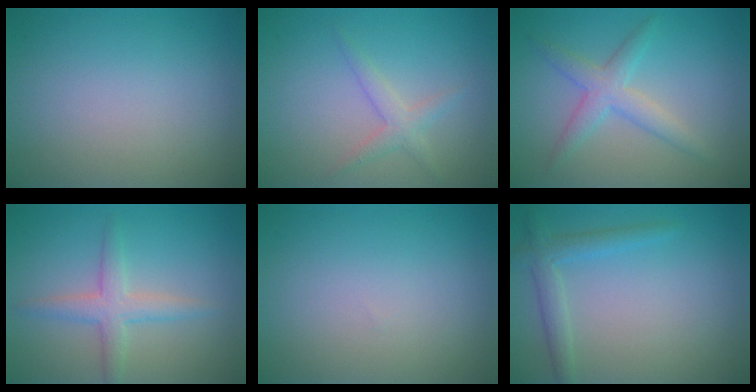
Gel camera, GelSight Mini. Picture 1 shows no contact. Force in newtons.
{"total": 1.8, "press": 1.8, "slide": 0.1}
{"total": 3.0, "press": 3.0, "slide": 0.1}
{"total": 2.9, "press": 2.9, "slide": 0.1}
{"total": 0.0}
{"total": 2.3, "press": 2.3, "slide": 0.1}